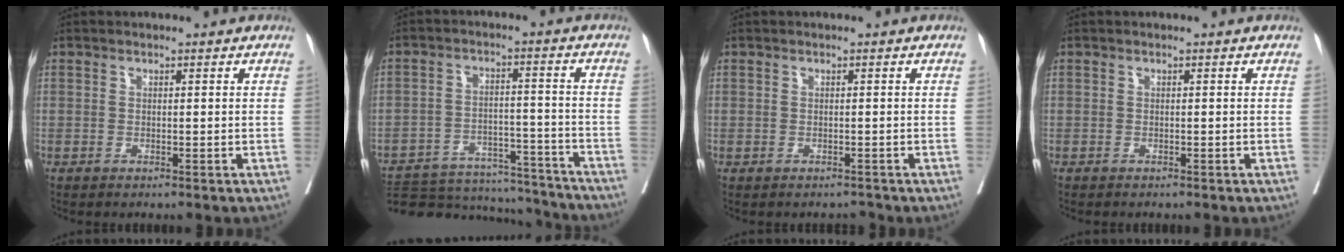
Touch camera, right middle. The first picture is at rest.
{"total": 19.6, "force": [-18.1, 5.7, 4.6], "torque": [-0.096, 0.019, -0.249]}
{"total": 0.8, "force": [-0.7, 0.2, -0.1], "torque": [0.003, -0.003, -0.012]}
{"total": 1.9, "force": [-1.7, 0.3, 0.7], "torque": [-0.012, -0.002, -0.024]}